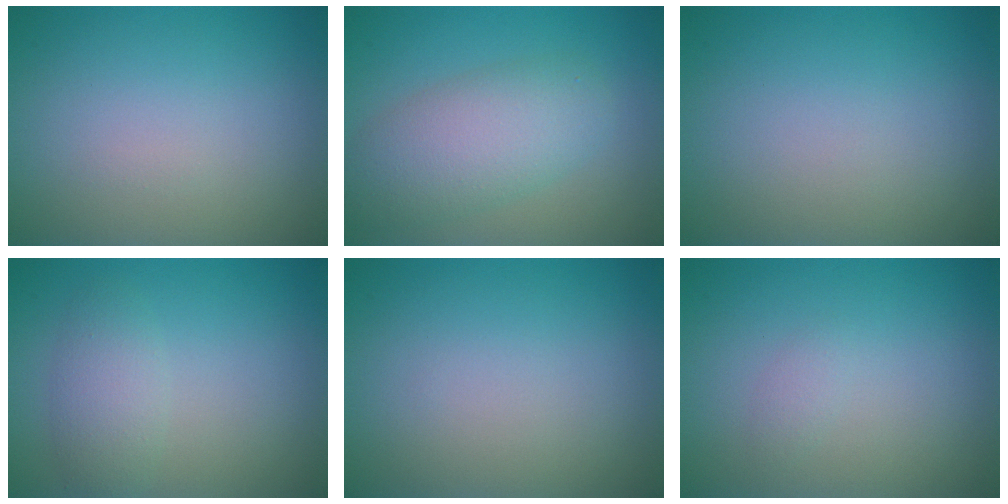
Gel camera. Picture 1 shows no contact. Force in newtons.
{"total": 5.5, "press": 5.5, "slide": 0.2}
{"total": 0.0}
{"total": 2.4, "press": 2.4, "slide": 0.1}
{"total": 0.0}
{"total": 0.7, "press": 0.7, "slide": 0.0}